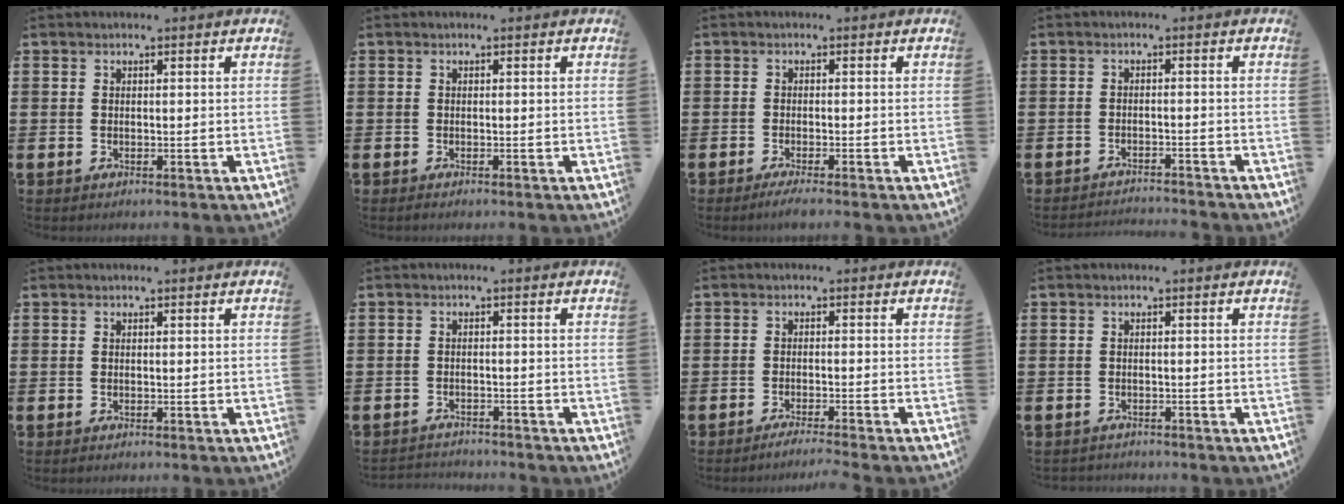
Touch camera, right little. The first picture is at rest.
{"total": 0.0}
{"total": 1.4, "force": [-0.9, 0.1, 1.1], "torque": [-0.017, -0.002, -0.016]}
{"total": 1.8, "force": [-1.8, -0.2, -0.1], "torque": [-0.001, 0.004, -0.038]}
{"total": 0.0}
{"total": 1.6, "force": [-1.6, 0.0, -0.2], "torque": [-0.002, 0.002, -0.036]}
{"total": 1.7, "force": [-1.5, -0.2, 0.8], "torque": [-0.010, 0.000, -0.028]}
{"total": 0.7, "force": [-0.7, 0.1, -0.1], "torque": [-0.001, 0.000, -0.015]}